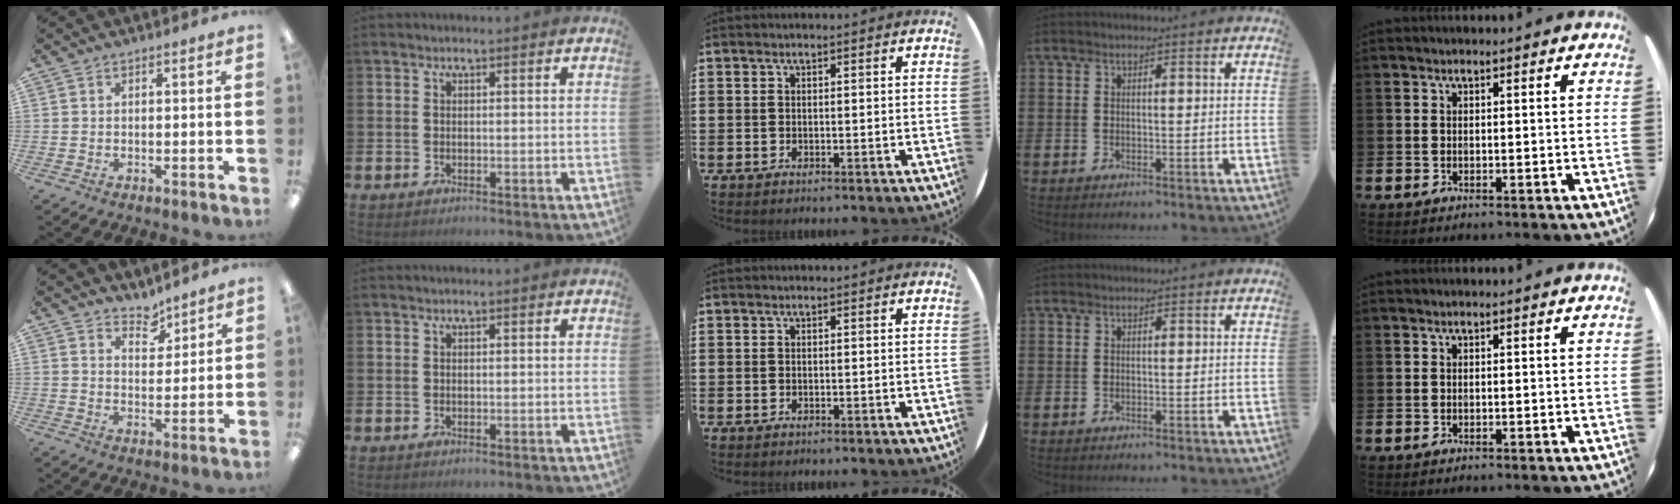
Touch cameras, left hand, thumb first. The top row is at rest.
{"thumb": {"total": 5.4, "force": [4.7, 2.4, 1.0], "torque": [0.000, -0.033, 0.083]}}